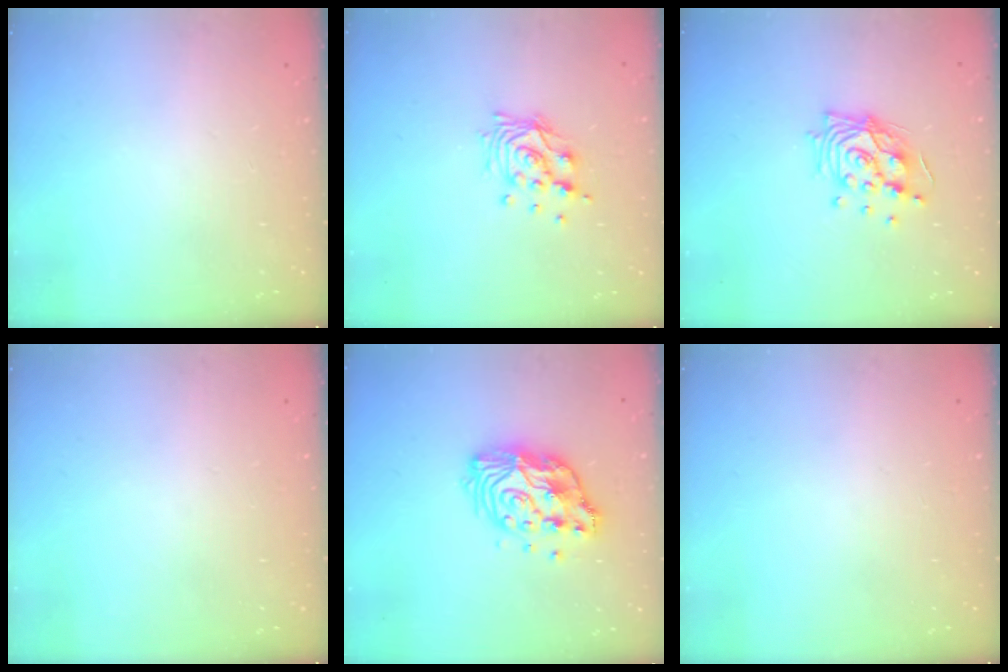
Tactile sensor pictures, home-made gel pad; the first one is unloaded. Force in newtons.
{"total": 11.1, "press": 11.0, "slide": 0.9}
{"total": 14.4, "press": 13.6, "slide": 4.7}
{"total": 0.0}
{"total": 13.5, "press": 13.4, "slide": 1.2}
{"total": 0.0}